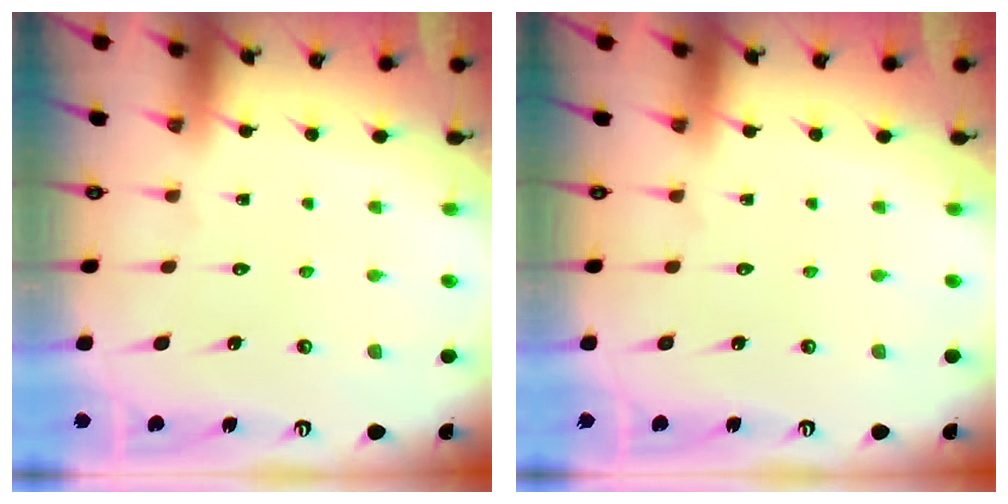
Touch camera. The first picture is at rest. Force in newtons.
{"total": 0.0}